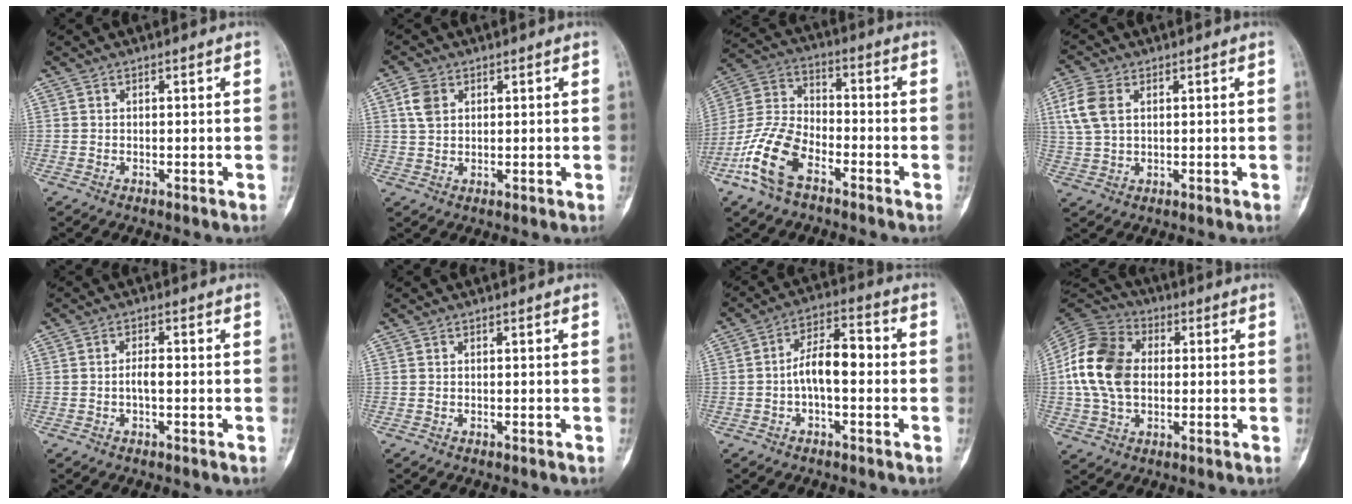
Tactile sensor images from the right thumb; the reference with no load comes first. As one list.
[{"total": 4.4, "force": [1.6, 3.2, 2.6], "torque": [-0.045, 0.002, 0.032]}, {"total": 12.9, "force": [-6.9, 6.9, 8.4], "torque": [-0.178, 0.038, -0.145]}, {"total": 7.1, "force": [2.2, 4.6, 5.0], "torque": [-0.112, 0.004, 0.045]}, {"total": 1.6, "force": [-0.2, 0.4, 1.5], "torque": [-0.030, 0.001, -0.005]}, {"total": 0.0}, {"total": 8.4, "force": [-0.9, 4.0, 7.3], "torque": [-0.118, 0.036, -0.023]}, {"total": 15.8, "force": [0.7, 11.3, 10.9], "torque": [-0.195, 0.019, 0.005]}]